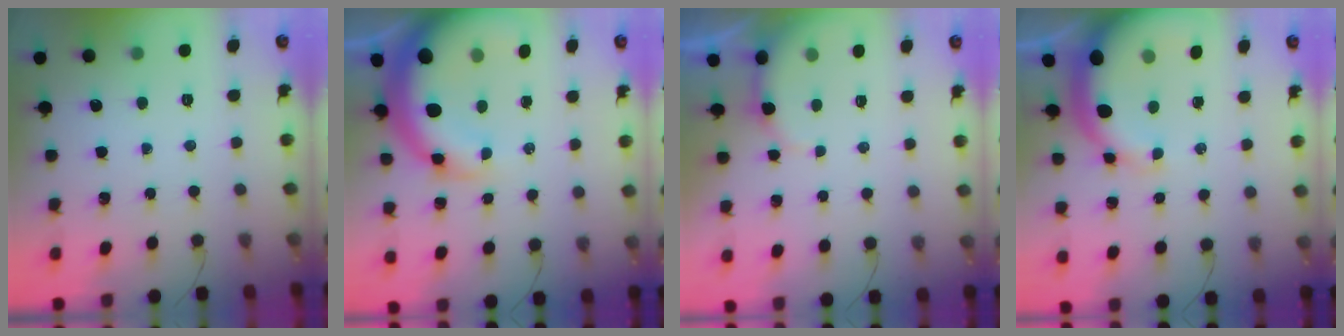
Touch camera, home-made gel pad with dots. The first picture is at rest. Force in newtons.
{"total": 14.5, "press": 14.0, "slide": 3.7}
{"total": 4.3, "press": 4.3, "slide": 0.4}
{"total": 10.5, "press": 10.2, "slide": 2.6}